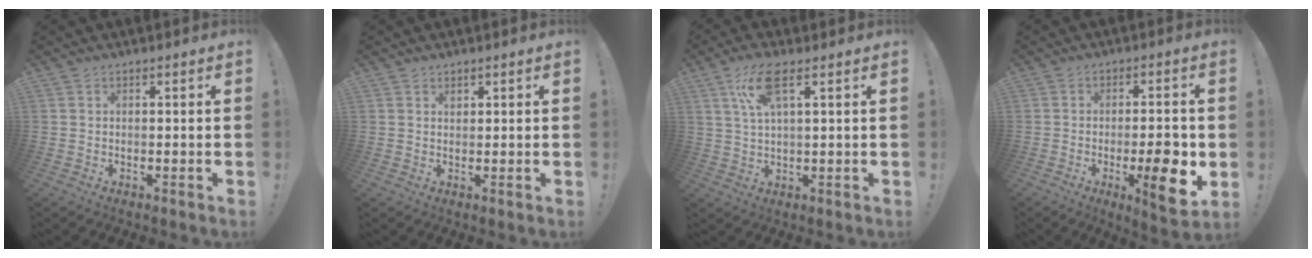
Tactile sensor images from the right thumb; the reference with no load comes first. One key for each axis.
{"total": 1.2, "fx": 0.9, "fy": 0.7, "fz": 0.2, "tx": 0.012, "ty": -0.006, "tz": 0.013}
{"total": 9.0, "fx": 4.0, "fy": 2.5, "fz": 7.7, "tx": -0.144, "ty": 0.000, "tz": 0.073}
{"total": 11.8, "fx": -2.9, "fy": 3.0, "fz": 11.1, "tx": -0.138, "ty": 0.003, "tz": -0.040}